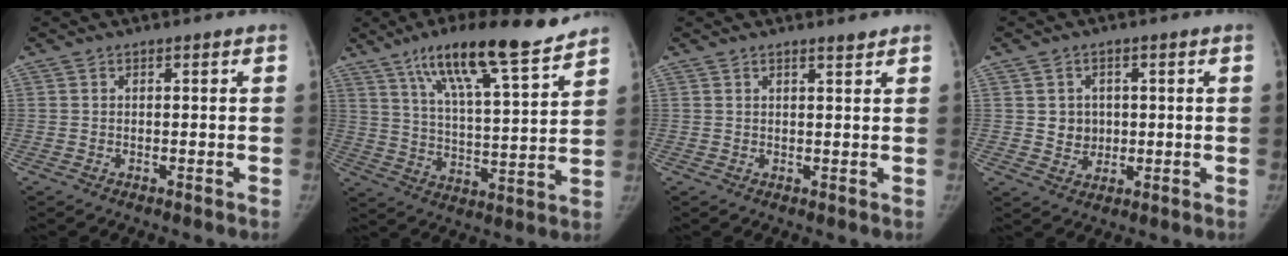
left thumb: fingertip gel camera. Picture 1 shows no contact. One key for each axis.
{"total": 19.0, "fx": 13.8, "fy": 3.2, "fz": 12.6, "tx": -0.180, "ty": -0.059, "tz": 0.230}
{"total": 1.5, "fx": 1.3, "fy": 0.2, "fz": 0.8, "tx": -0.006, "ty": -0.010, "tz": 0.021}
{"total": 4.4, "fx": 0.5, "fy": 4.0, "fz": 1.6, "tx": -0.004, "ty": -0.001, "tz": 0.013}